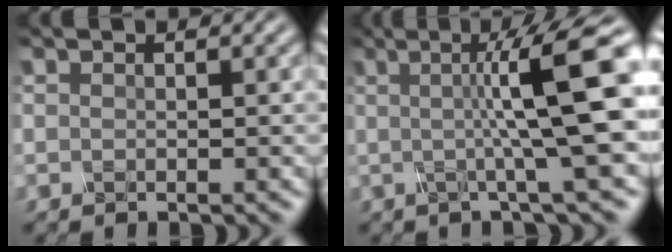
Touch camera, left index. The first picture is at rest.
{"total": 9.3, "force": [1.0, 1.3, 9.1], "torque": [-0.115, 0.007, 0.010]}